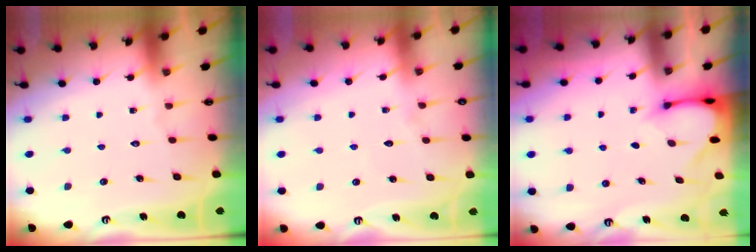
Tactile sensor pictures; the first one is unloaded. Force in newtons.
{"total": 4.9, "press": 4.9, "slide": 0.5}
{"total": 3.3, "press": 3.3, "slide": 0.3}